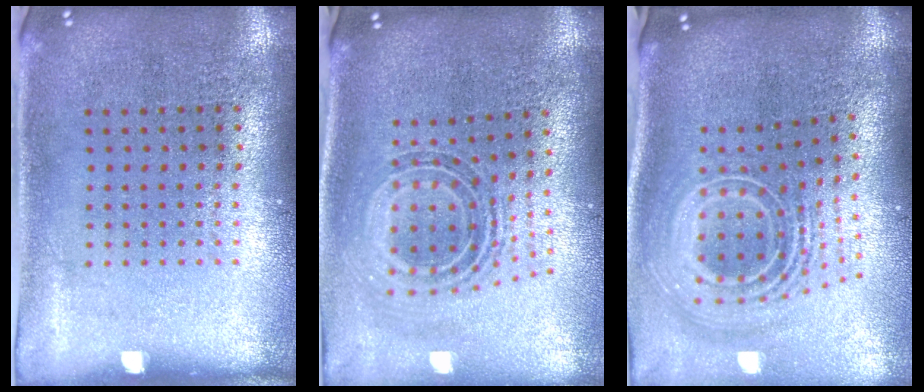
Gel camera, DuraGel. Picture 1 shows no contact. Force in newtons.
{"total": 1.0, "press": 0.9, "slide": 0.5}
{"total": 3.0, "press": 1.9, "slide": 2.3}